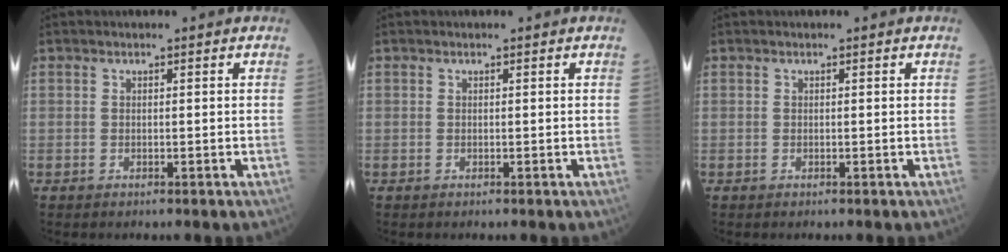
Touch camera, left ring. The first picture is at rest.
{"total": 0.0}
{"total": 0.0}